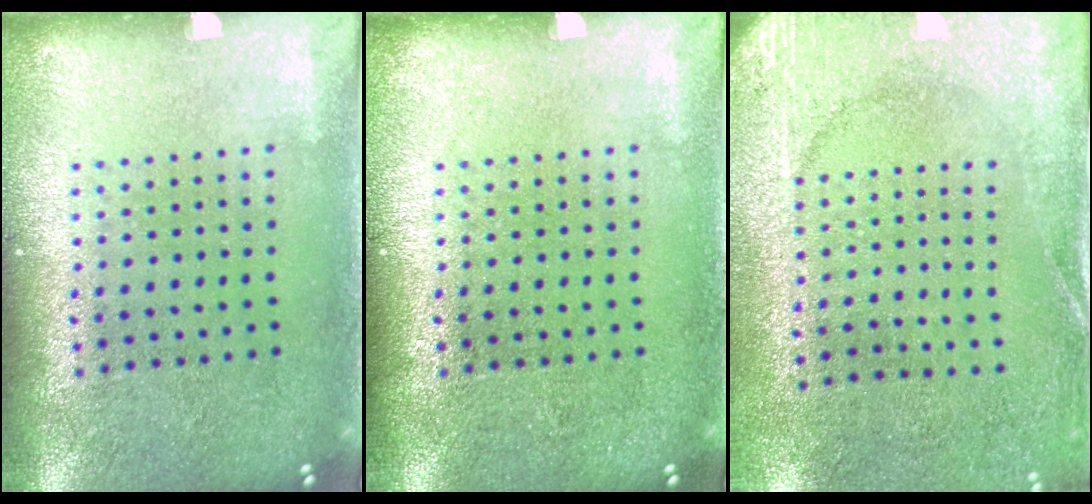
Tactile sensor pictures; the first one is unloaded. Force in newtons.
{"total": 0.0}
{"total": 2.7, "press": 2.3, "slide": 1.3}